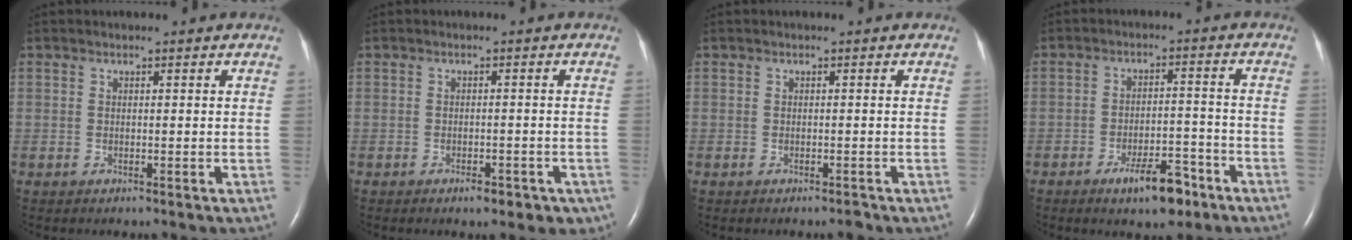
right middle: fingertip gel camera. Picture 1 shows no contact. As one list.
[{"total": 3.8, "force": [-2.5, 1.8, 2.3], "torque": [-0.023, 0.001, -0.028]}, {"total": 0.7, "force": [-0.6, 0.0, 0.4], "torque": [-0.008, -0.001, -0.009]}, {"total": 7.1, "force": [-4.7, 2.3, 4.8], "torque": [-0.077, 0.002, -0.071]}]